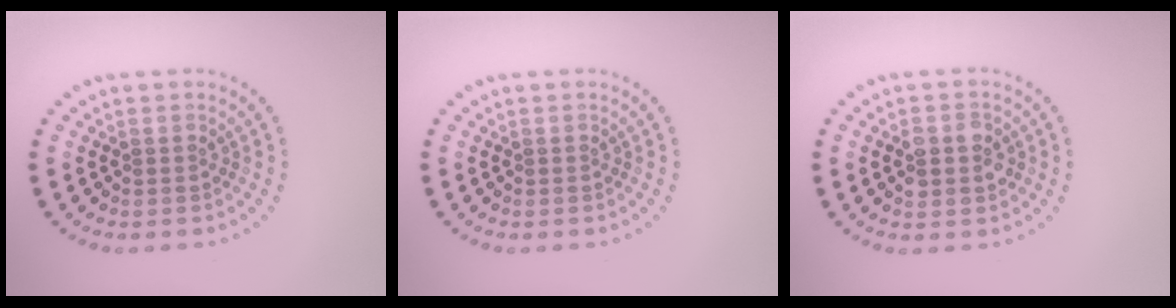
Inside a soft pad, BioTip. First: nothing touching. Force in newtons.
{"total": 0.0}
{"total": 2.8, "press": 2.8, "slide": 0.2}